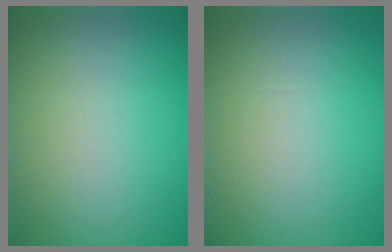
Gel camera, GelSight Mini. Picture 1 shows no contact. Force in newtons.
{"total": 0.0}